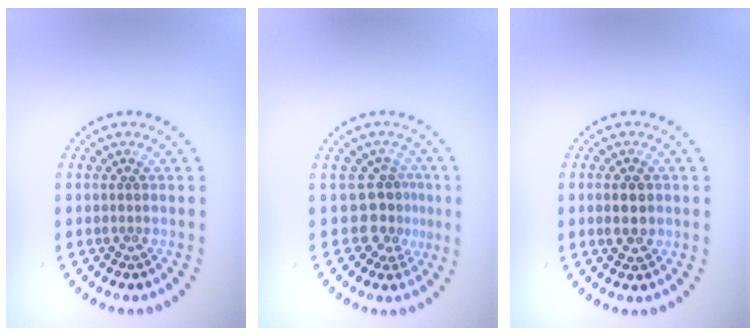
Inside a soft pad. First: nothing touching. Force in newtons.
{"total": 2.9, "press": 2.1, "slide": 2.0}
{"total": 2.2, "press": 2.2, "slide": 0.1}